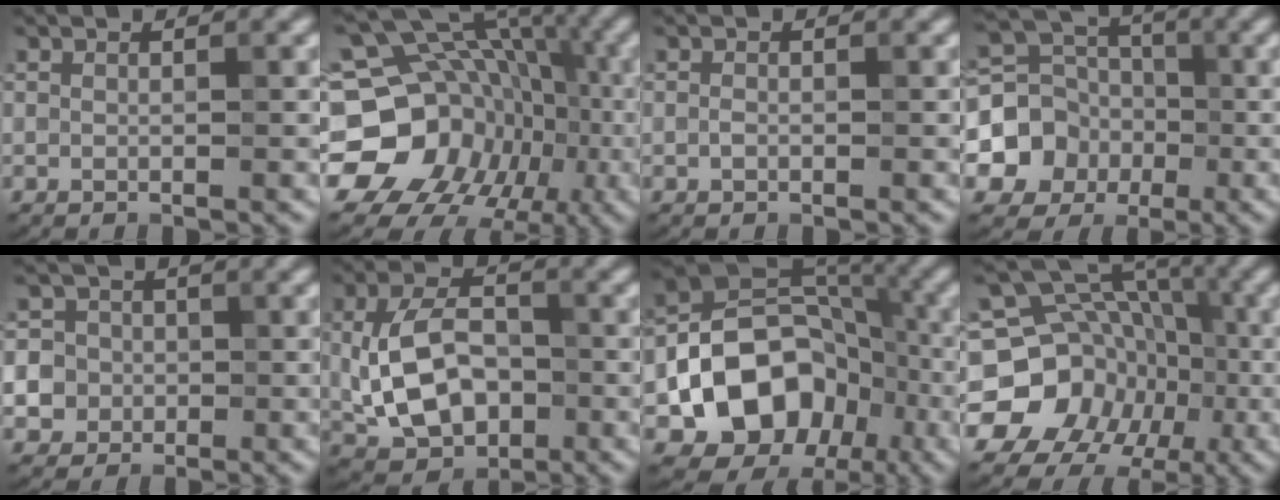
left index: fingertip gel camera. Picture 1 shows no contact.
{"total": 19.9, "force": [-4.8, 17.1, 9.1], "torque": [-0.154, -0.008, -0.091]}
{"total": 0.6, "force": [-0.2, 0.4, 0.4], "torque": [-0.010, 0.000, -0.004]}
{"total": 5.6, "force": [-1.4, 5.1, 1.9], "torque": [-0.022, 0.004, -0.037]}
{"total": 9.1, "force": [-1.5, 8.6, 2.6], "torque": [-0.056, 0.010, -0.048]}
{"total": 8.0, "force": [-0.7, 5.3, 6.0], "torque": [-0.119, 0.000, -0.014]}
{"total": 11.6, "force": [-3.8, 8.9, 6.4], "torque": [-0.087, 0.006, -0.072]}
{"total": 16.9, "force": [-4.7, 15.0, 6.1], "torque": [-0.130, -0.009, -0.086]}